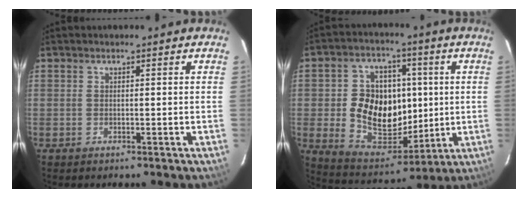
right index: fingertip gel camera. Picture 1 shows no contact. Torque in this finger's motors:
{"motor_torque": [0.75, 0.12, 0.82, 0.16]}